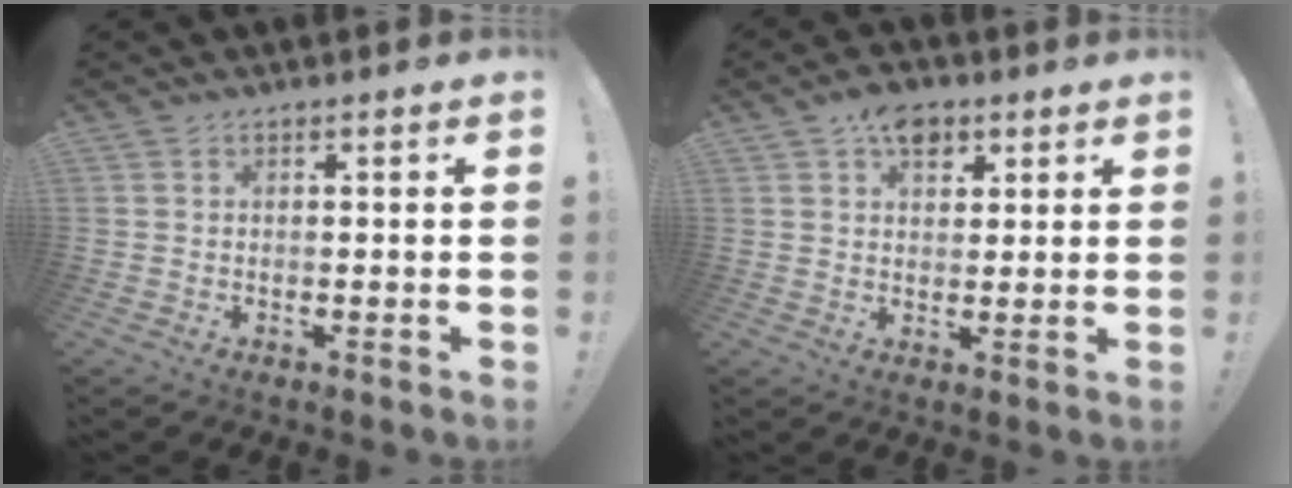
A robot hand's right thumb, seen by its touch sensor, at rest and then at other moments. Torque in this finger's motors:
{"motor_torque": [0.10, 1.31, 0.14, -0.11, 0.00]}